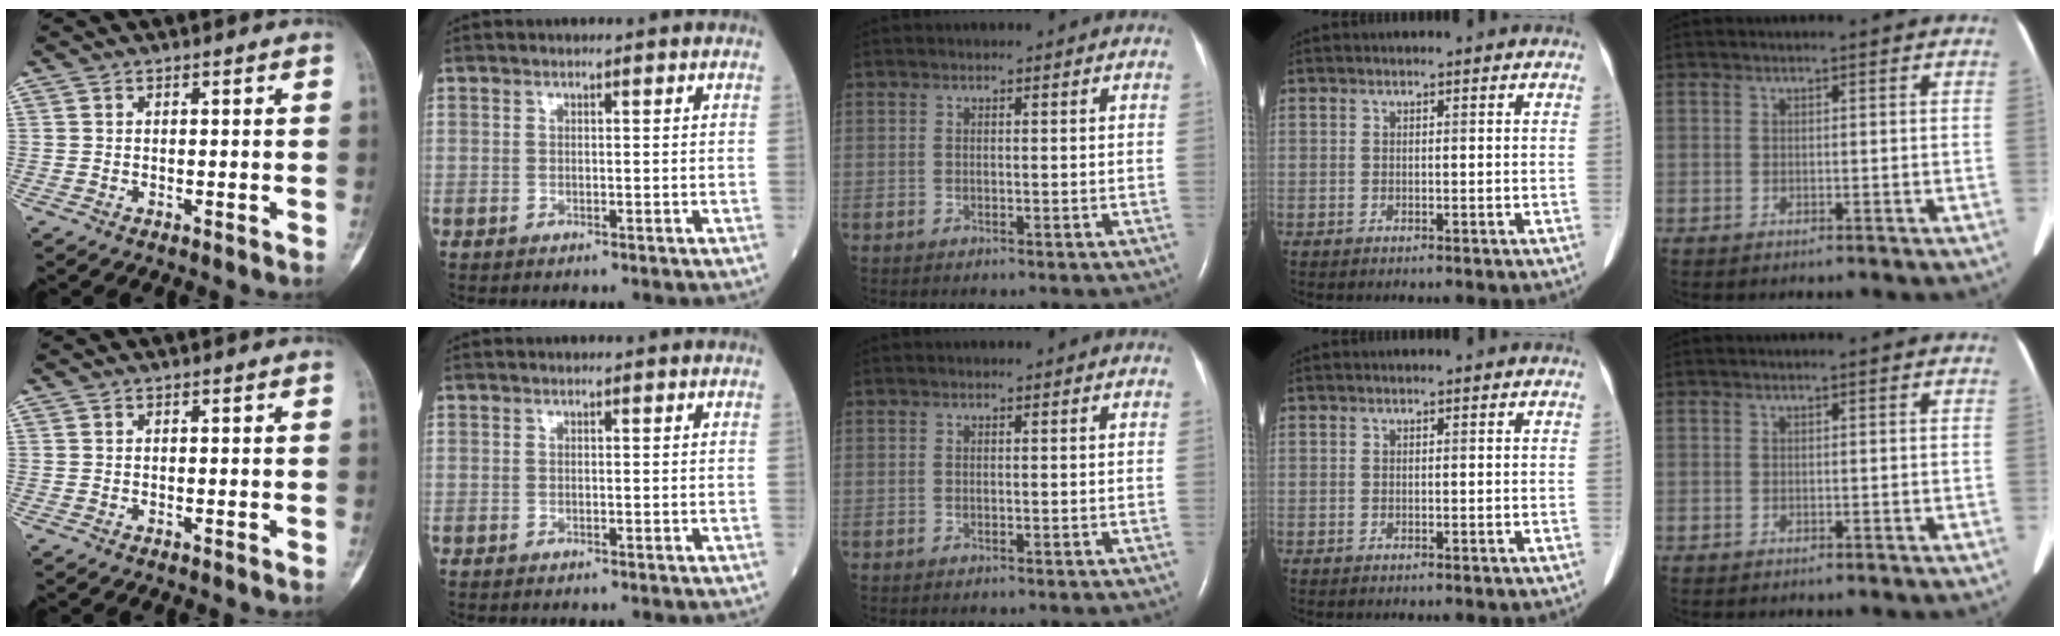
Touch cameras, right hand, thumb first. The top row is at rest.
{}